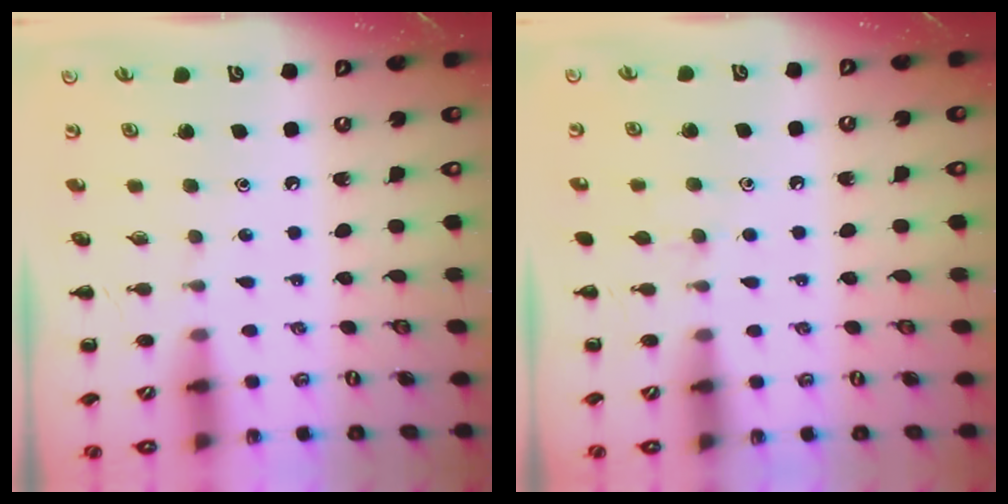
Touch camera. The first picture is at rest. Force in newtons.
{"total": 3.3, "press": 3.0, "slide": 1.3}